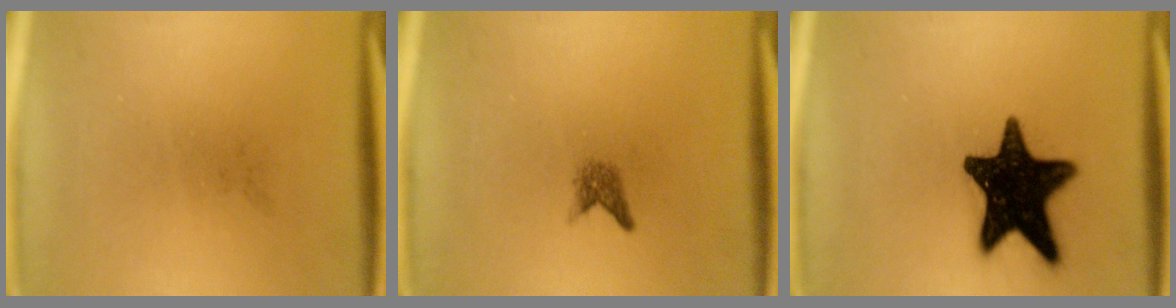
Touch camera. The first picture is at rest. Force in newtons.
{"total": 1.5}
{"total": 17.8}